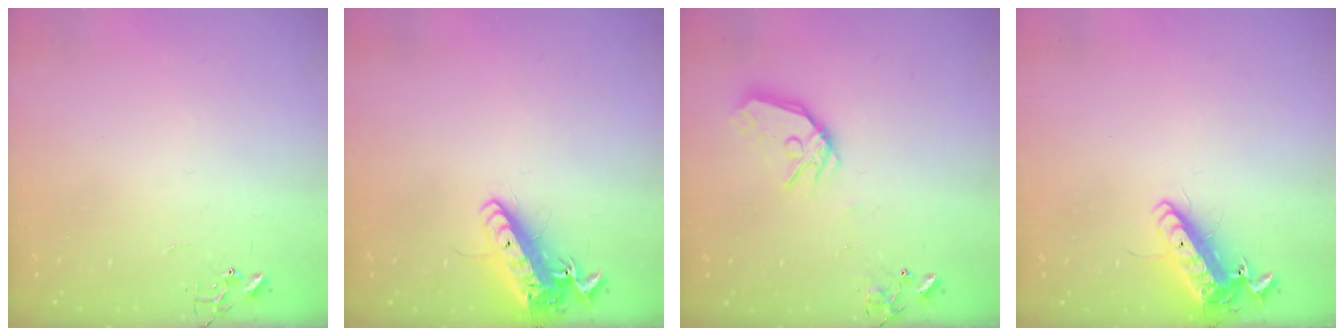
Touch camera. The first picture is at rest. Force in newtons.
{"total": 16.0, "press": 15.7, "slide": 3.1}
{"total": 12.5, "press": 12.4, "slide": 0.9}
{"total": 13.4, "press": 13.1, "slide": 2.5}